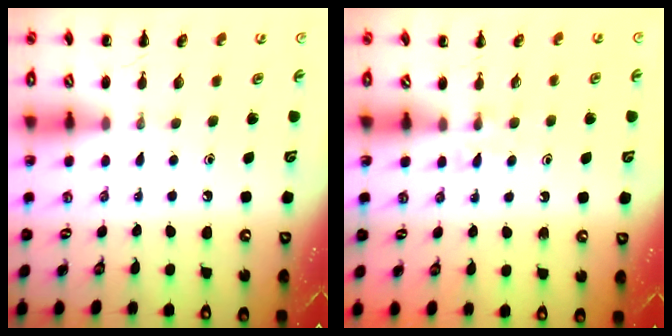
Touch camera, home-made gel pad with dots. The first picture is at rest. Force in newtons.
{"total": 2.8, "press": 2.5, "slide": 1.1}